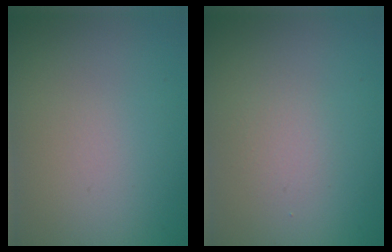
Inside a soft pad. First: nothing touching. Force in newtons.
{"total": 1.3, "press": 1.3, "slide": 0.0}